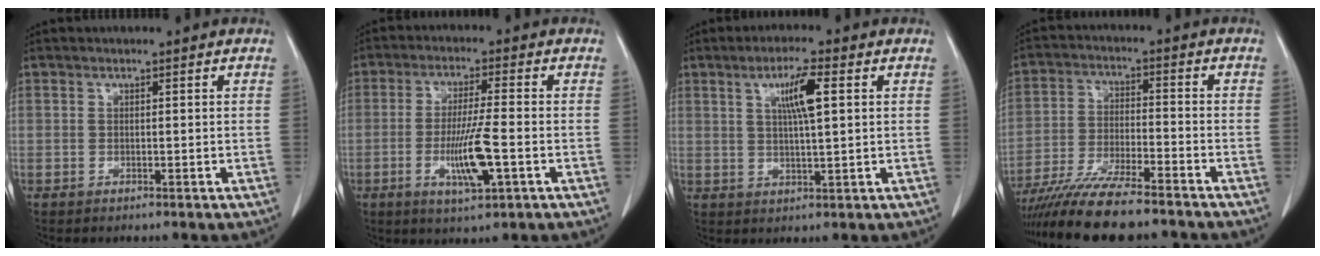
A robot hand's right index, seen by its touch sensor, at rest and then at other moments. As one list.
[{"total": 8.1, "force": [-2.4, 0.4, 7.8], "torque": [-0.146, -0.012, -0.040]}, {"total": 6.1, "force": [2.0, 0.4, 5.7], "torque": [-0.102, 0.002, 0.034]}, {"total": 14.2, "force": [-12.1, 1.3, 7.3], "torque": [-0.130, -0.026, -0.205]}]